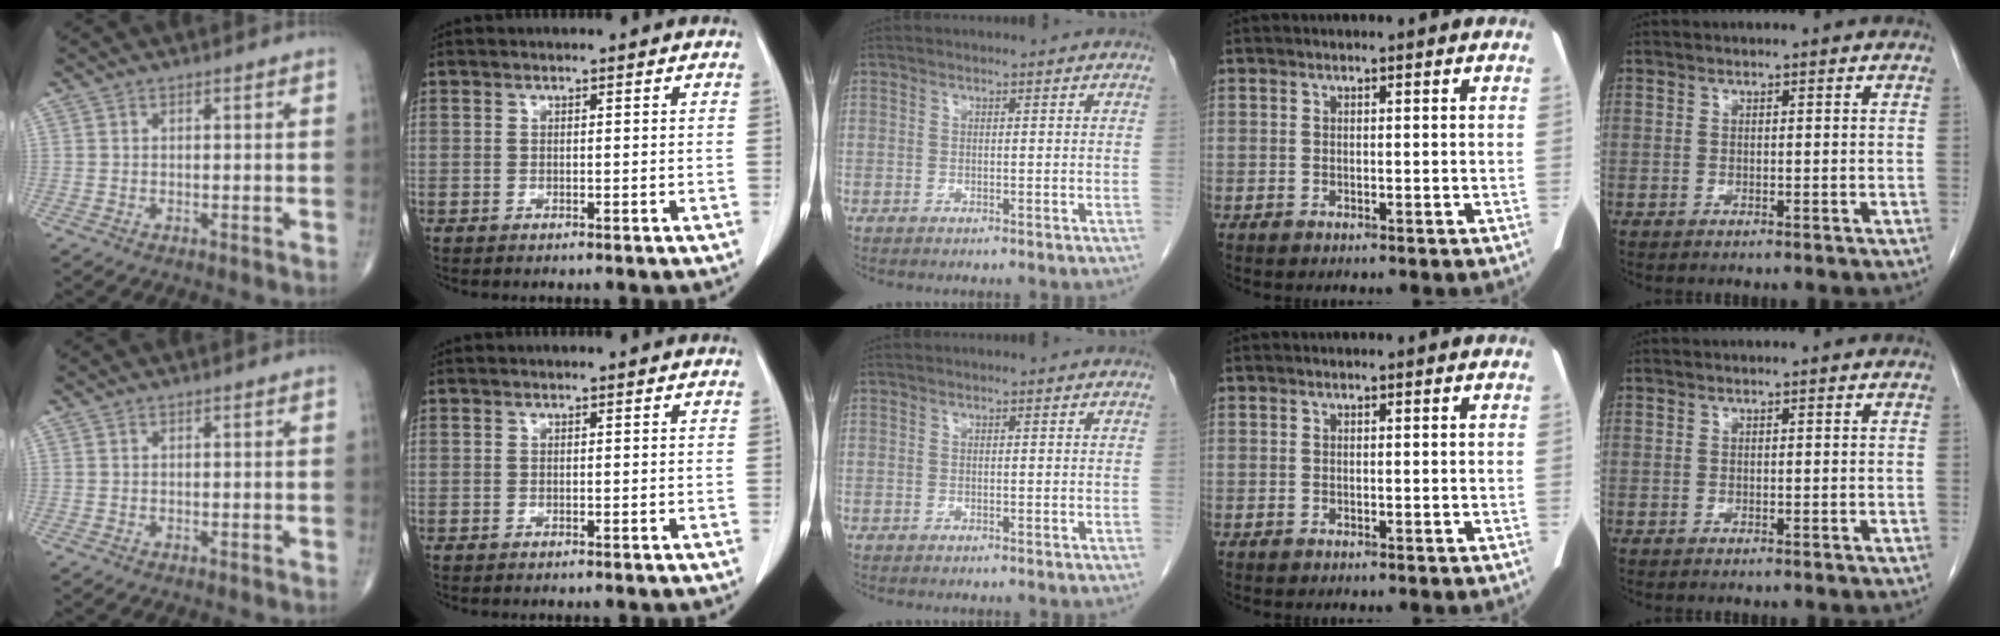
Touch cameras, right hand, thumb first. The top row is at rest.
{}